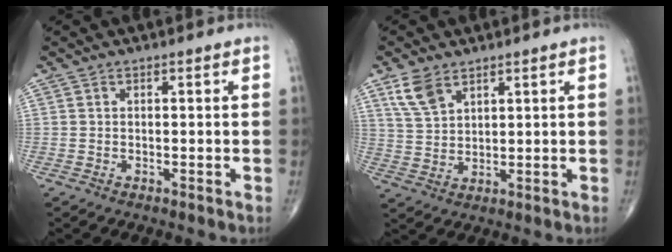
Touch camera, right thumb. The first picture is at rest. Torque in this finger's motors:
{"motor_torque": [0.01, 1.75, 0.59, 0.49, 0.05]}